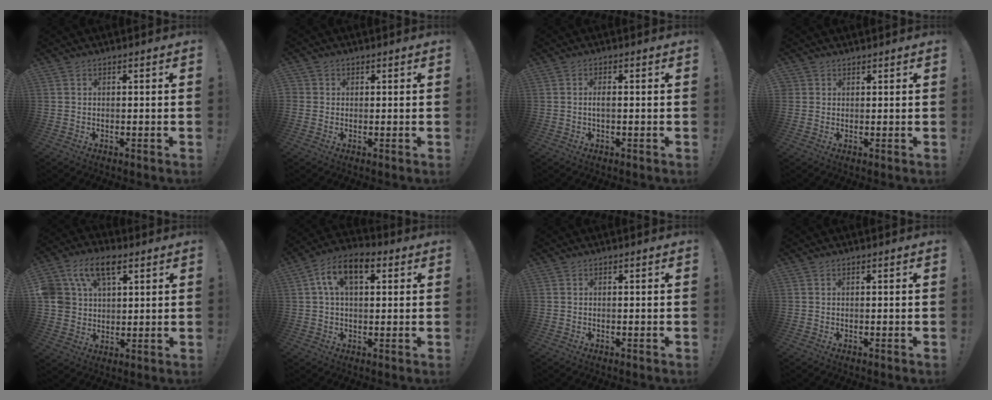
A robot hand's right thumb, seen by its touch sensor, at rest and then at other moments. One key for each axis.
{"total": 1.7, "fx": 0.4, "fy": 1.6, "fz": 0.3, "tx": -0.002, "ty": 0.000, "tz": 0.007}
{"total": 1.7, "fx": -0.2, "fy": 0.4, "fz": 1.6, "tx": -0.034, "ty": 0.004, "tz": -0.004}
{"total": 1.9, "fx": 1.4, "fy": 1.3, "fz": -0.2, "tx": 0.008, "ty": -0.006, "tz": 0.025}
{"total": 13.1, "fx": 6.6, "fy": 8.8, "fz": 7.2, "tx": -0.139, "ty": -0.016, "tz": 0.127}
{"total": 10.7, "fx": 3.6, "fy": 5.8, "fz": 8.2, "tx": -0.143, "ty": 0.010, "tz": 0.066}
{"total": 0.0}
{"total": 0.0}